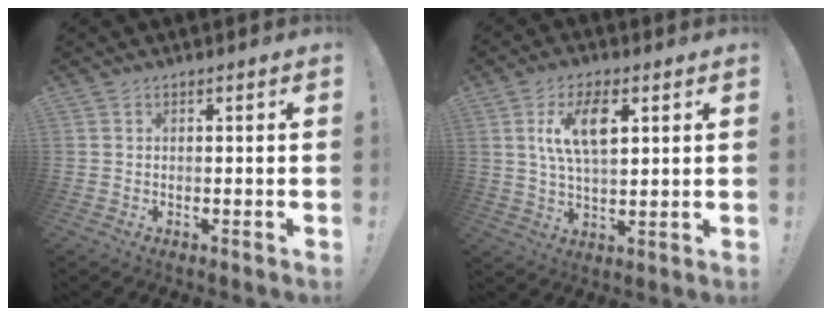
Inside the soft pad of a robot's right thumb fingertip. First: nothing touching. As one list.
[{"total": 12.3, "force": [2.9, 7.8, 9.0], "torque": [-0.146, 0.011, 0.051]}]